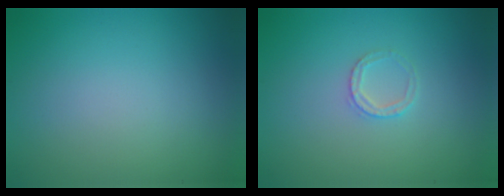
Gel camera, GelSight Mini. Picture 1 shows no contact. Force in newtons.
{"total": 1.4, "press": 1.3, "slide": 0.2}